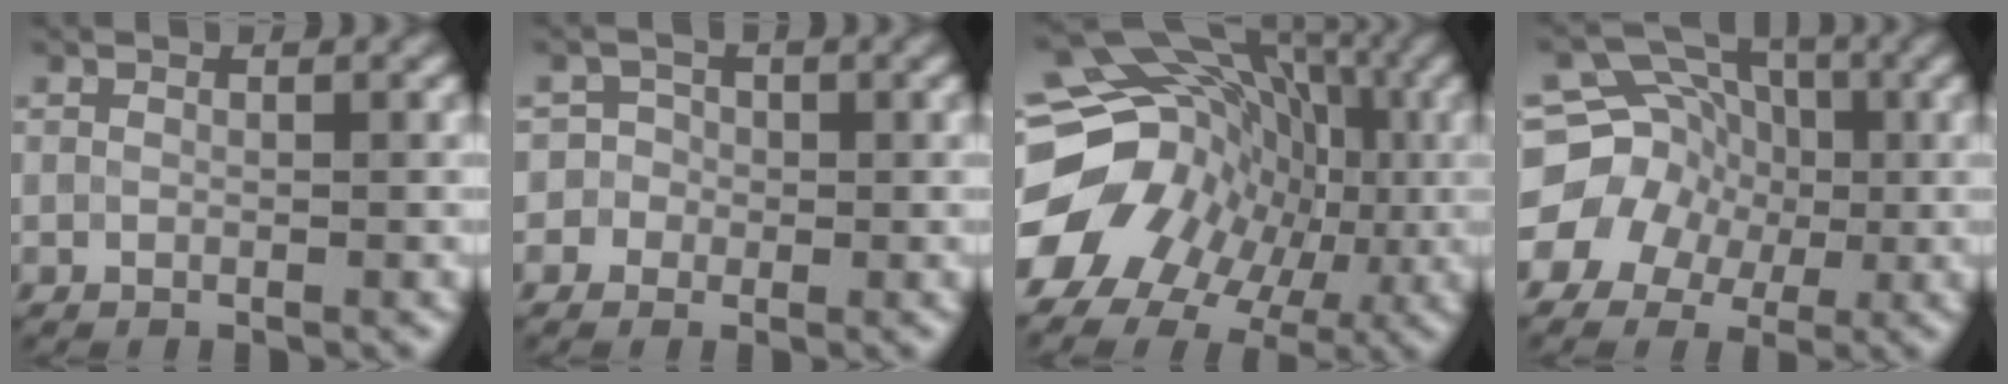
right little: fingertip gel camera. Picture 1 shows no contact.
{"total": 2.2, "force": [-0.9, 2.1, 0.1], "torque": [0.025, 0.011, -0.023]}
{"total": 16.8, "force": [-2.7, 13.7, 9.3], "torque": [-0.174, -0.004, -0.047]}
{"total": 10.1, "force": [-1.6, 9.2, 3.7], "torque": [-0.074, 0.020, -0.059]}